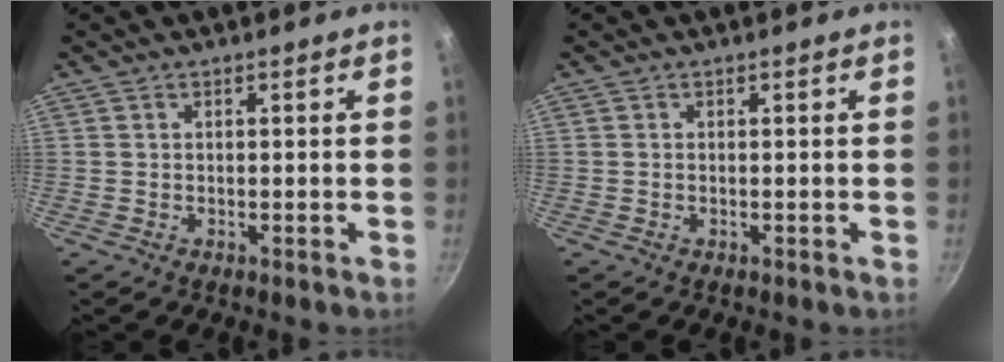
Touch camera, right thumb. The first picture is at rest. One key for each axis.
{"total": 0.0}